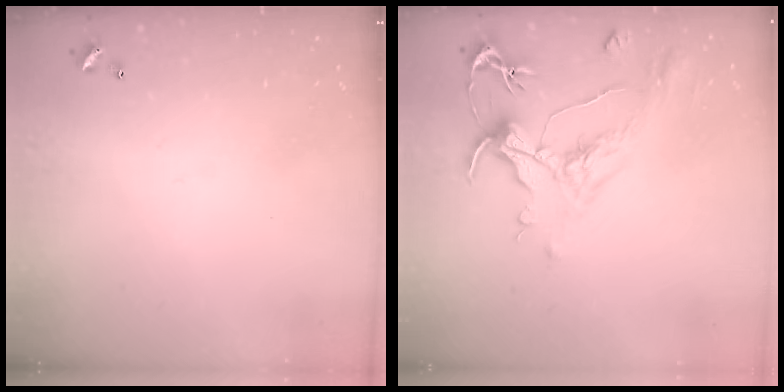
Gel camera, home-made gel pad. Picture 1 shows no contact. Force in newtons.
{"total": 1.6, "press": 0.6, "slide": 1.4}